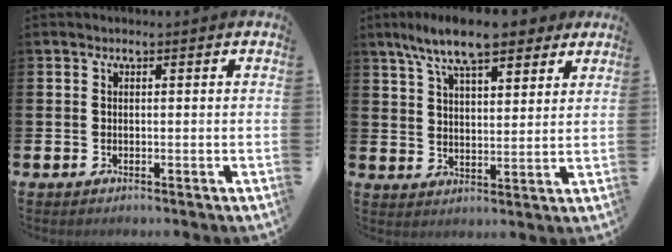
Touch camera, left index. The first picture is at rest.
{"total": 9.8, "force": [8.1, 2.7, 4.8], "torque": [-0.107, -0.019, 0.146]}